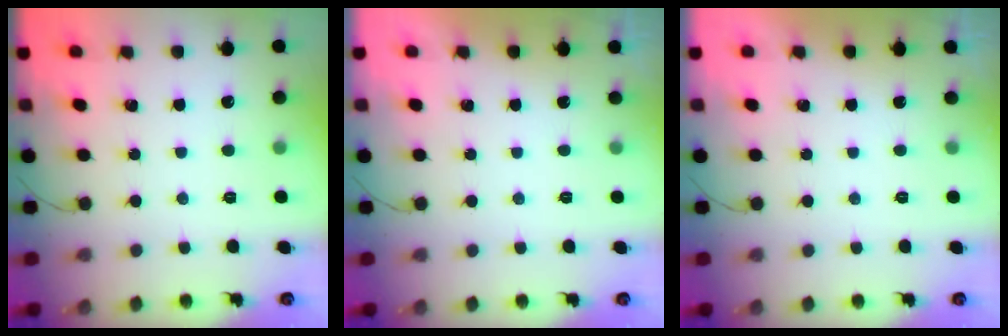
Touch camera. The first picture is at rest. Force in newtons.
{"total": 0.0}
{"total": 0.0}